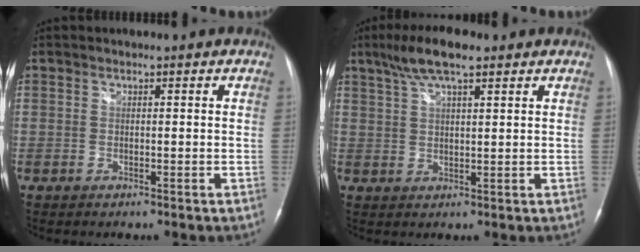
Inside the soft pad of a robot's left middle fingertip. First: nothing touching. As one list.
[{"total": 7.6, "force": [5.1, 1.5, 5.4], "torque": [-0.108, 0.020, 0.091]}]